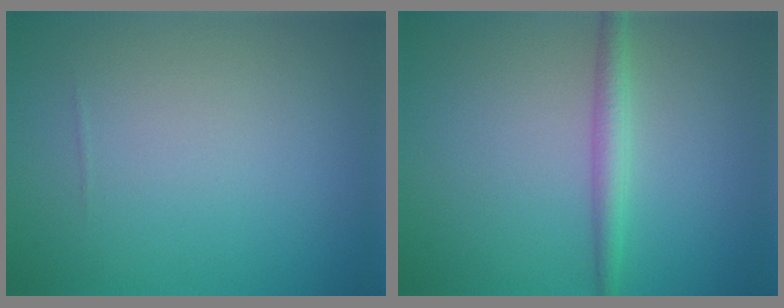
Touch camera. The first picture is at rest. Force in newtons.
{"total": 2.1, "press": 2.1, "slide": 0.0}